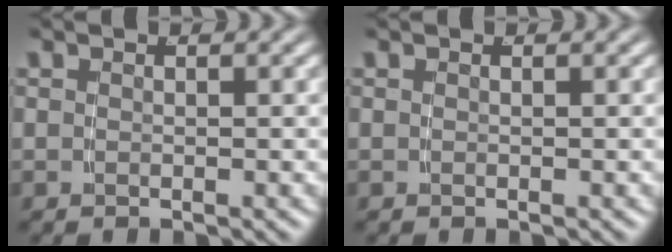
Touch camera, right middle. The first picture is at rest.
{"total": 0.0}